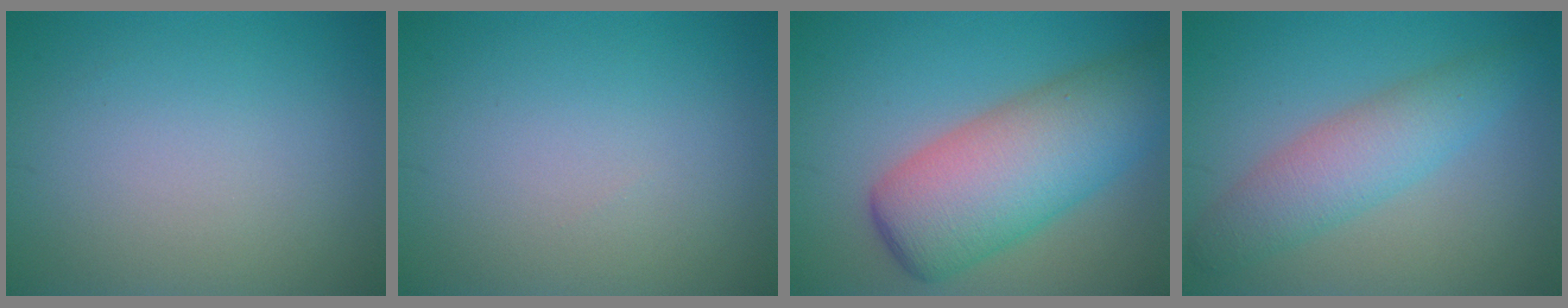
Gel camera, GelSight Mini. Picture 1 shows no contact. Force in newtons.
{"total": 0.0}
{"total": 7.9, "press": 7.9, "slide": 0.3}
{"total": 4.7, "press": 4.7, "slide": 0.2}